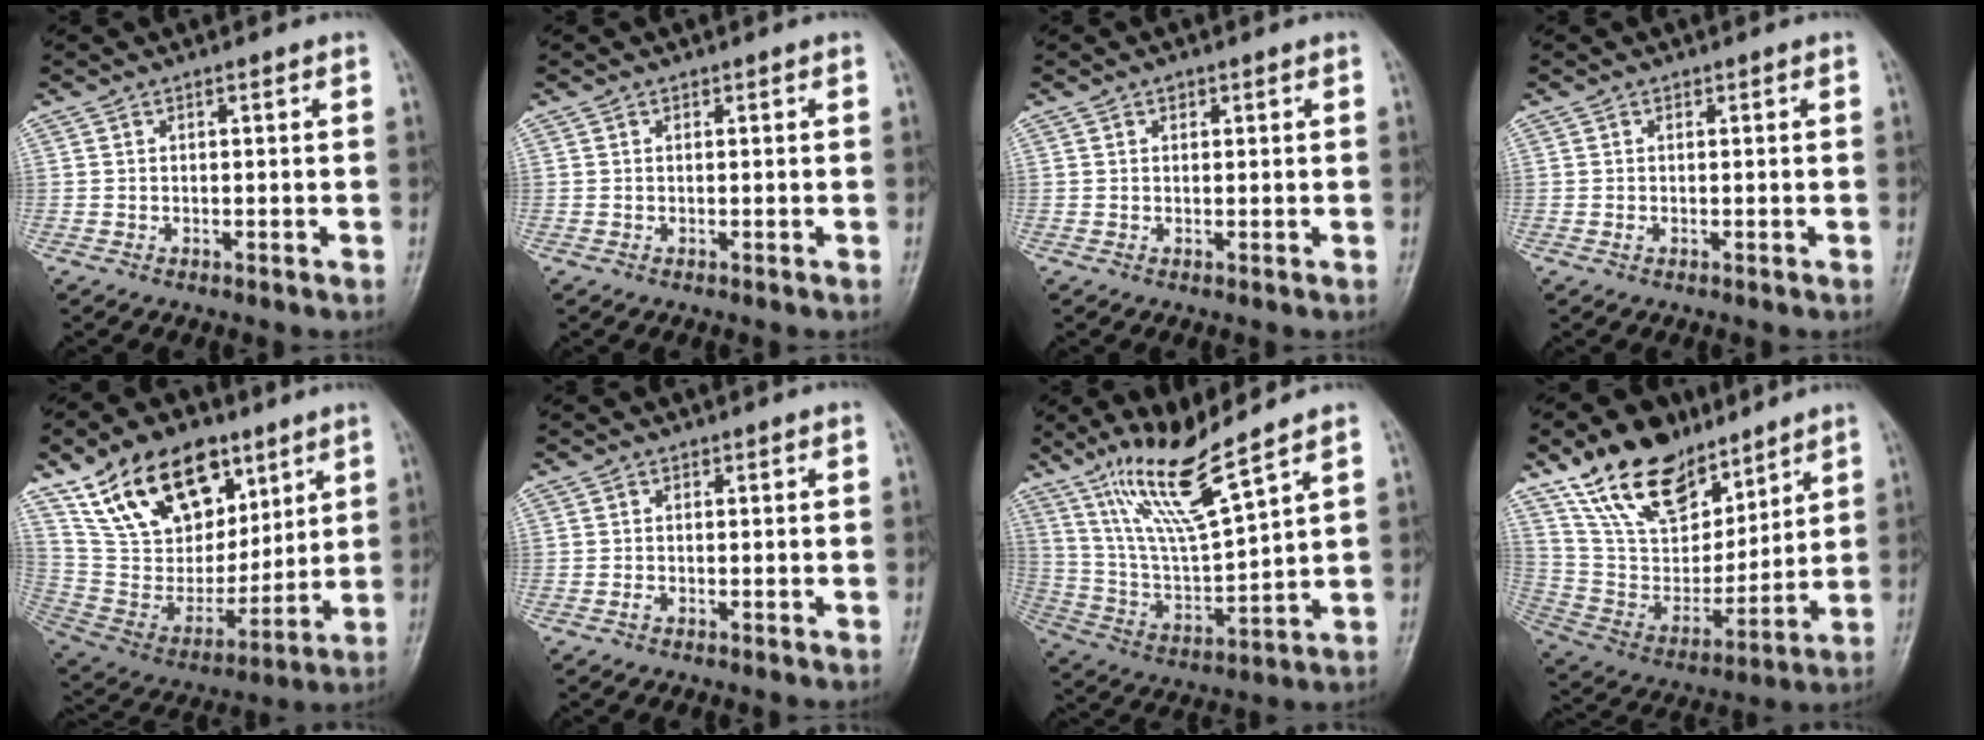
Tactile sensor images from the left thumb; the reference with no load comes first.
{"total": 0.0}
{"total": 1.0, "force": [0.6, 0.8, 0.4], "torque": [0.001, -0.002, 0.008]}
{"total": 0.6, "force": [0.0, 0.5, 0.2], "torque": [-0.001, 0.000, -0.001]}
{"total": 22.4, "force": [12.7, 13.6, 12.5], "torque": [-0.179, -0.043, 0.238]}
{"total": 0.7, "force": [-0.3, 0.5, 0.4], "torque": [-0.005, -0.001, -0.008]}
{"total": 13.9, "force": [10.1, 1.3, 9.5], "torque": [-0.176, -0.060, 0.206]}
{"total": 21.0, "force": [14.0, 11.5, 10.6], "torque": [-0.140, -0.055, 0.262]}